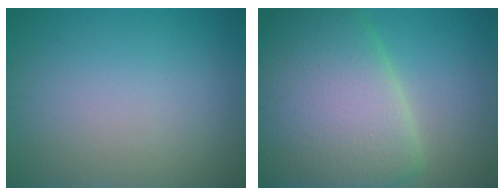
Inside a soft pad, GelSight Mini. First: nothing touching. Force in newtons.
{"total": 12.8, "press": 12.8, "slide": 0.4}